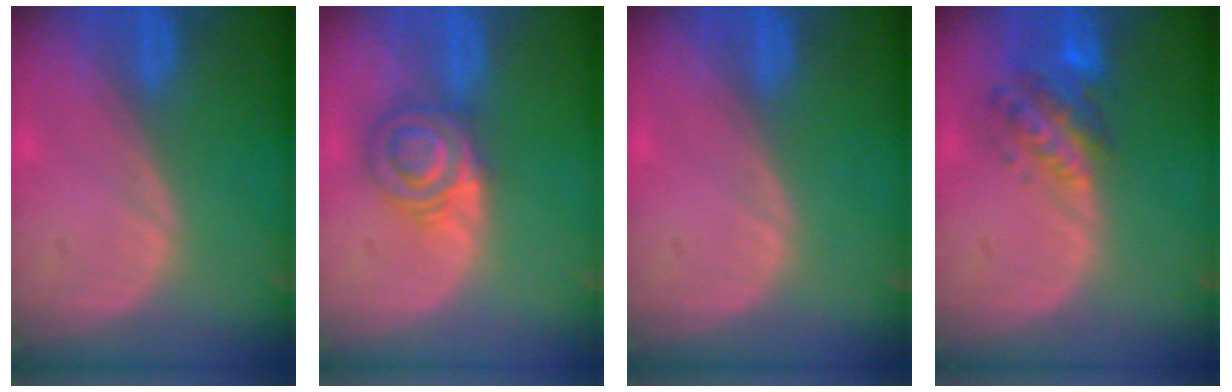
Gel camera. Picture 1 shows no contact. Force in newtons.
{"total": 5.8, "press": 5.7, "slide": 1.1}
{"total": 0.0}
{"total": 6.2, "press": 5.7, "slide": 2.3}